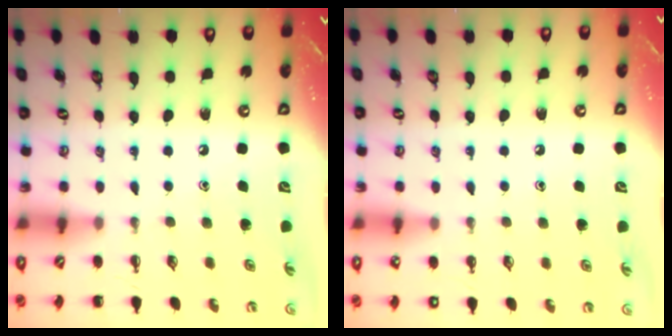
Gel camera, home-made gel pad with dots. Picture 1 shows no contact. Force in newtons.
{"total": 2.1, "press": 2.0, "slide": 0.6}